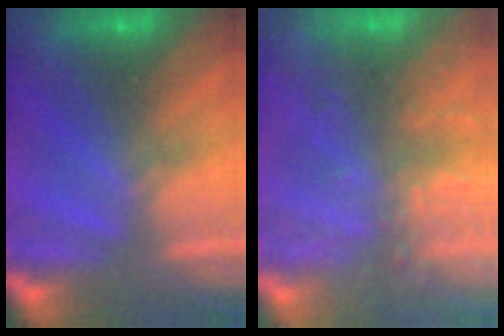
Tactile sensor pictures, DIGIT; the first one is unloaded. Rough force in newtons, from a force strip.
{"total": 7.2}